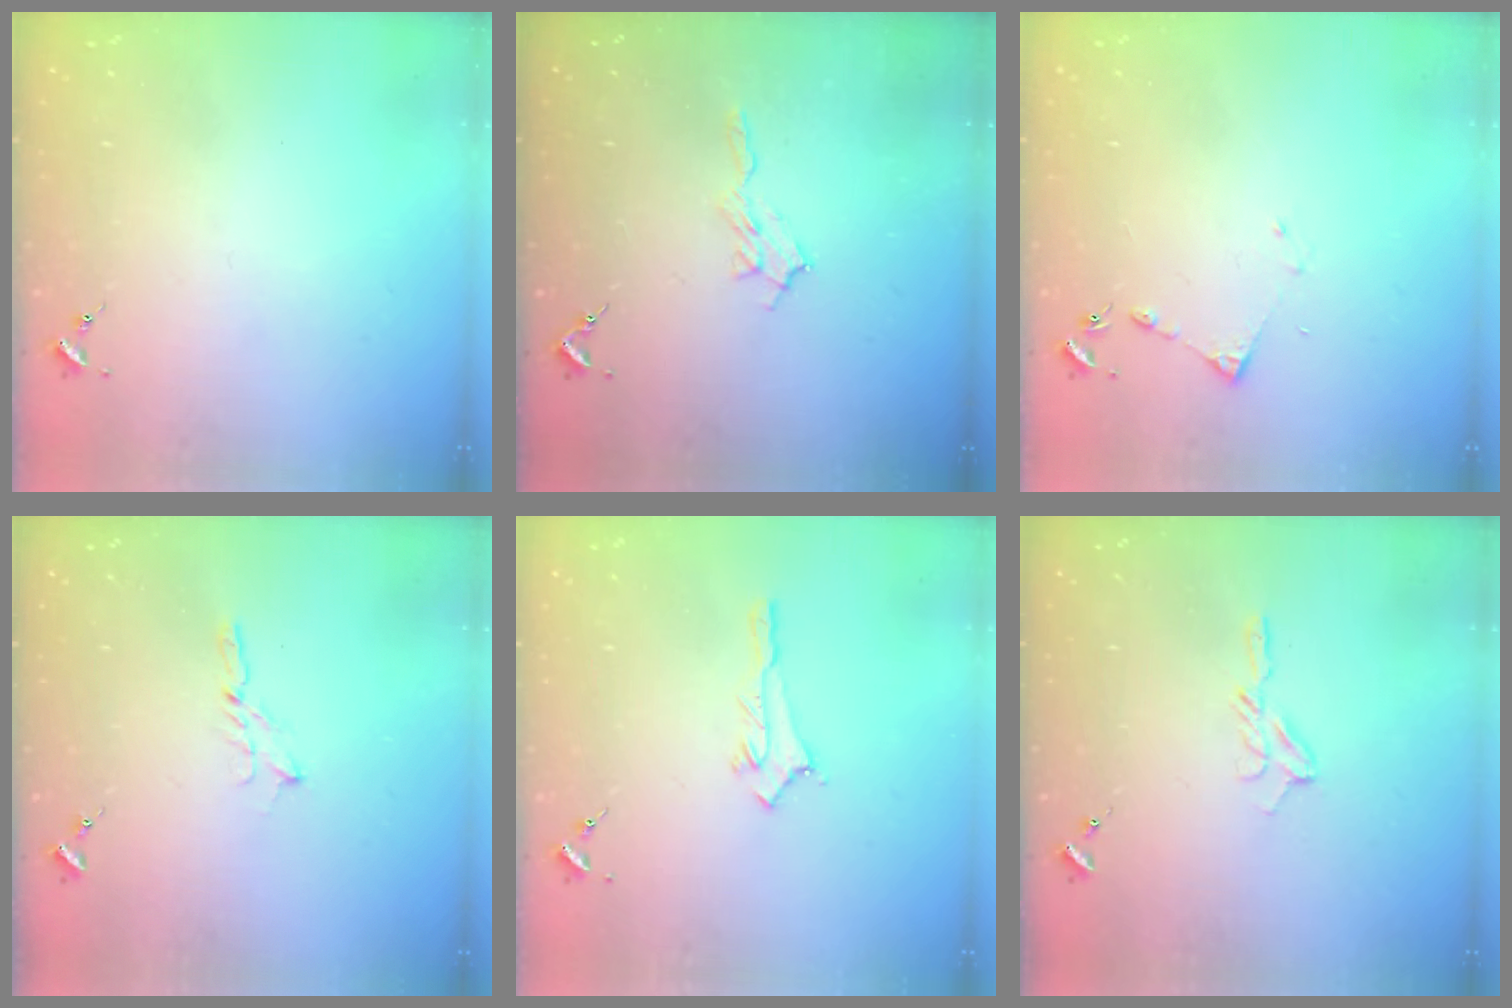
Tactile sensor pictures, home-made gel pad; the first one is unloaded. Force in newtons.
{"total": 6.5, "press": 6.5, "slide": 0.8}
{"total": 4.1, "press": 4.1, "slide": 0.5}
{"total": 3.5, "press": 3.5, "slide": 0.1}
{"total": 2.8, "press": 2.8, "slide": 0.3}
{"total": 6.9, "press": 6.9, "slide": 0.7}